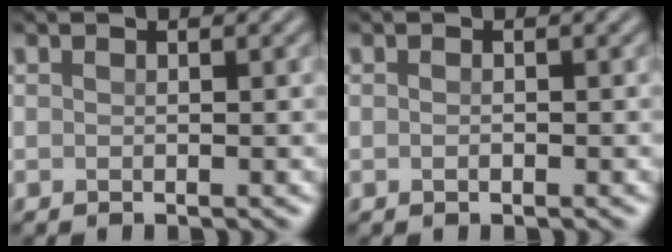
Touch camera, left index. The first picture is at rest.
{"total": 0.5, "force": [-0.1, 0.3, 0.4], "torque": [-0.008, -0.001, -0.002]}